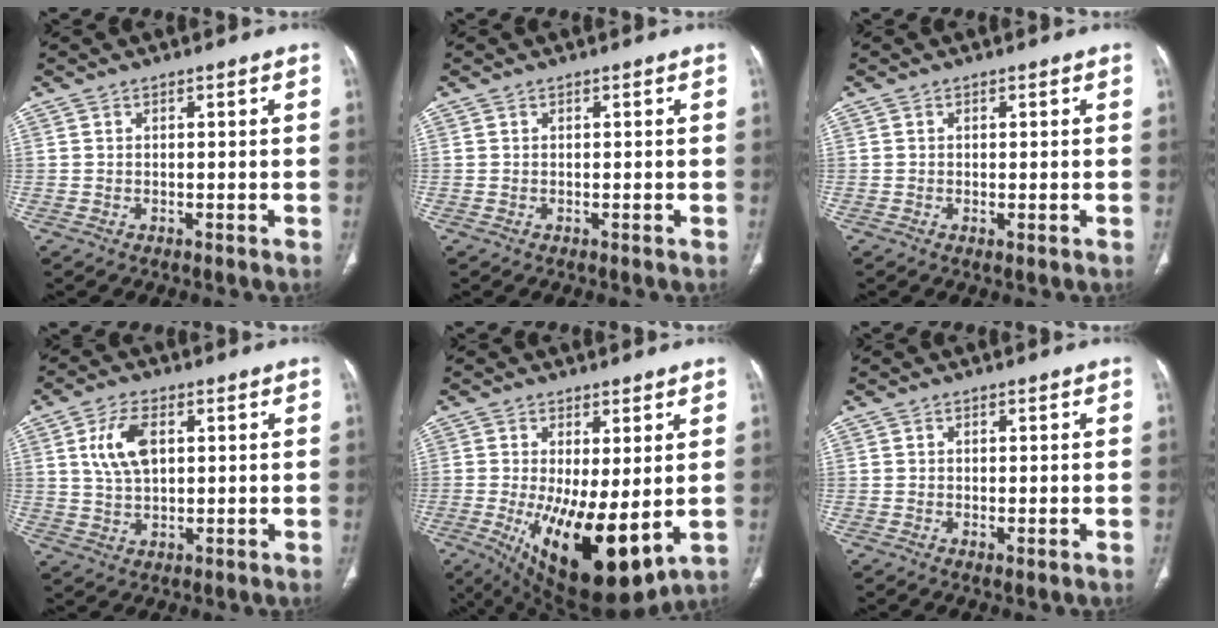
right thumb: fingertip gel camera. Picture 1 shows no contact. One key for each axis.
{"total": 0.0}
{"total": 0.7, "fx": -0.2, "fy": 0.2, "fz": 0.7, "tx": -0.018, "ty": -0.006, "tz": -0.003}
{"total": 7.9, "fx": 2.2, "fy": 4.3, "fz": 6.2, "tx": -0.123, "ty": -0.003, "tz": 0.045}
{"total": 16.9, "fx": -2.6, "fy": 6.5, "fz": 15.4, "tx": -0.260, "ty": -0.037, "tz": -0.016}
{"total": 1.0, "fx": -0.3, "fy": 0.3, "fz": 0.9, "tx": -0.023, "ty": -0.007, "tz": -0.004}